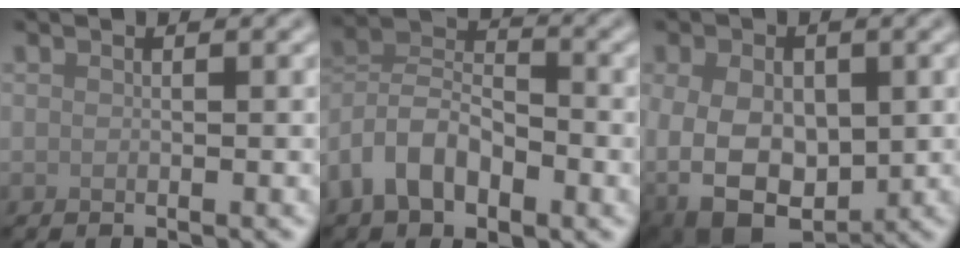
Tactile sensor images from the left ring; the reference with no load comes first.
{"total": 6.9, "force": [-3.2, 4.0, 4.6], "torque": [-0.087, 0.009, -0.070]}
{"total": 11.6, "force": [-2.0, 8.6, 7.5], "torque": [-0.122, -0.021, -0.022]}